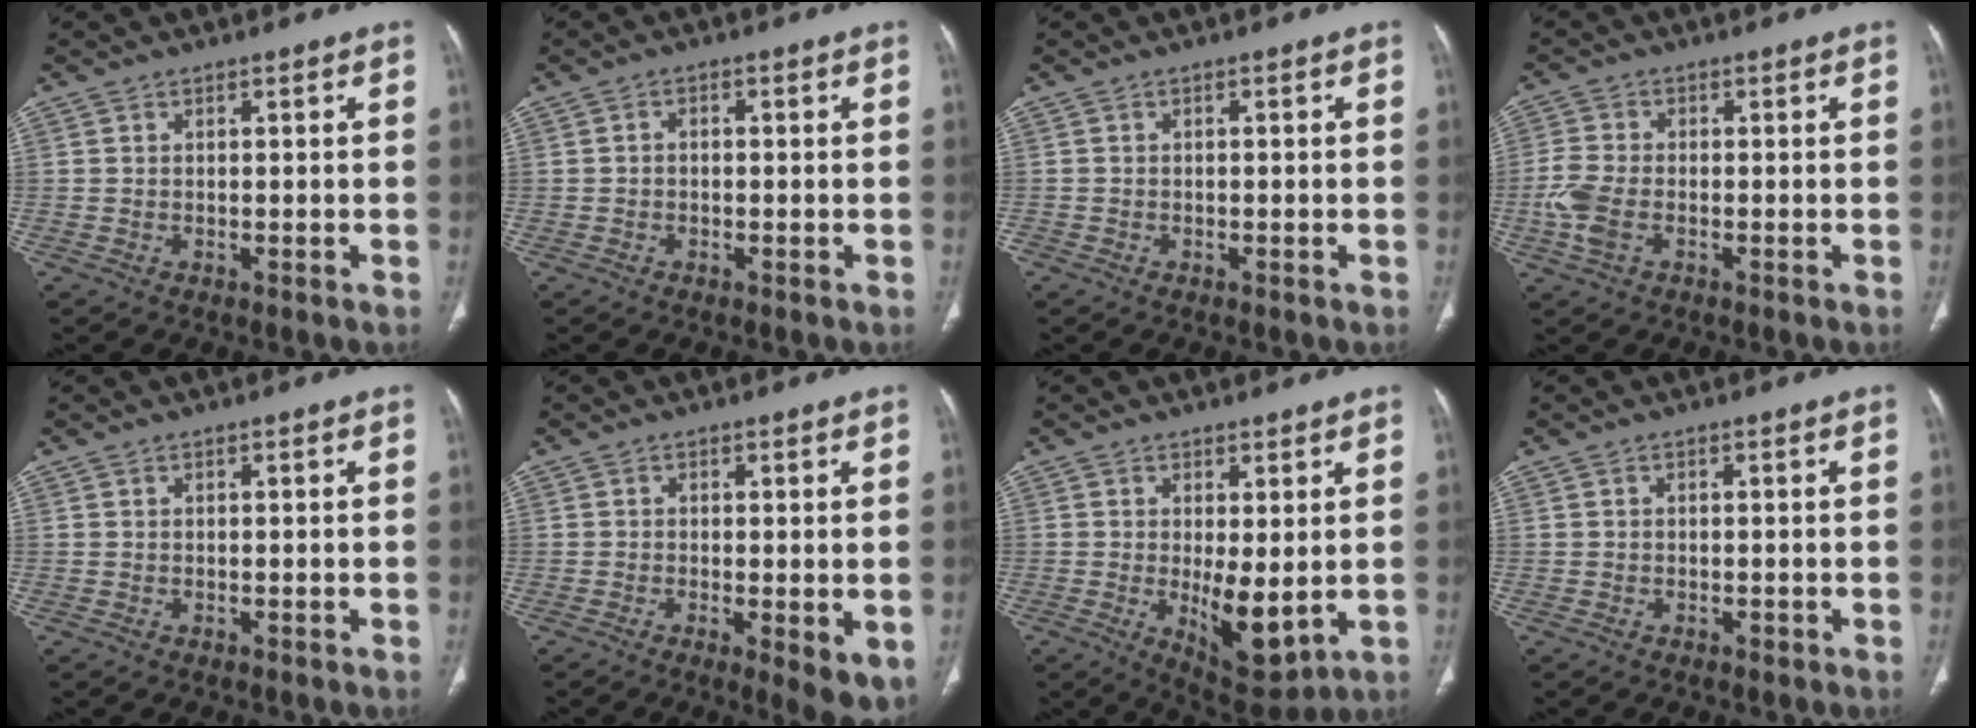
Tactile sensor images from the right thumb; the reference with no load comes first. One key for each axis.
{"total": 1.1, "fx": -0.2, "fy": 0.8, "fz": 0.7, "tx": -0.009, "ty": 0.005, "tz": -0.007}
{"total": 0.6, "fx": -0.3, "fy": 0.4, "fz": 0.2, "tx": 0.001, "ty": 0.004, "tz": -0.007}
{"total": 5.7, "fx": -1.7, "fy": 3.2, "fz": 4.3, "tx": -0.115, "ty": 0.005, "tz": -0.038}
{"total": 0.0}
{"total": 6.6, "fx": -1.6, "fy": 2.0, "fz": 6.0, "tx": -0.088, "ty": -0.019, "tz": -0.024}
{"total": 9.2, "fx": -0.8, "fy": 3.7, "fz": 8.4, "tx": -0.120, "ty": -0.026, "tz": 0.003}
{"total": 0.6, "fx": -0.3, "fy": 0.4, "fz": 0.3, "tx": -0.004, "ty": 0.001, "tz": -0.005}